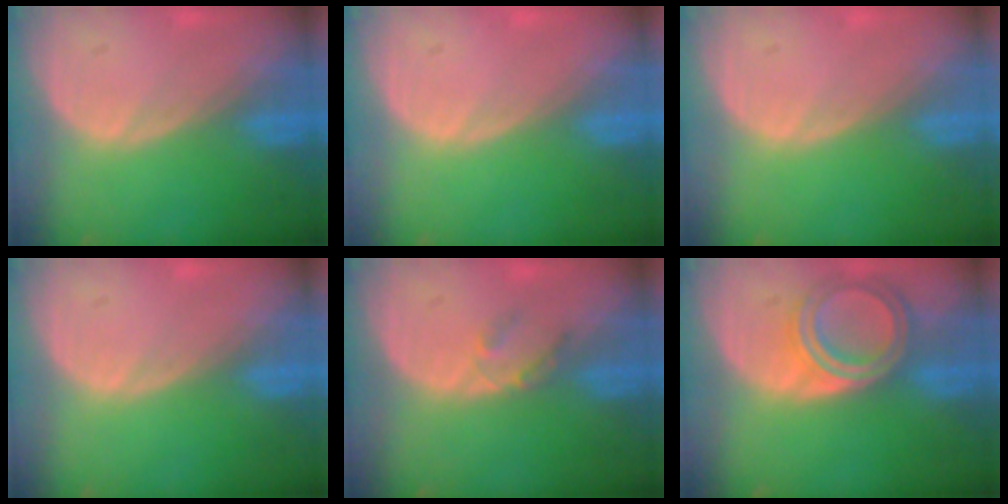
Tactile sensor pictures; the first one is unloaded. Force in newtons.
{"total": 0.0}
{"total": 0.0}
{"total": 0.0}
{"total": 2.0, "press": 1.8, "slide": 0.9}
{"total": 6.5, "press": 5.8, "slide": 2.9}